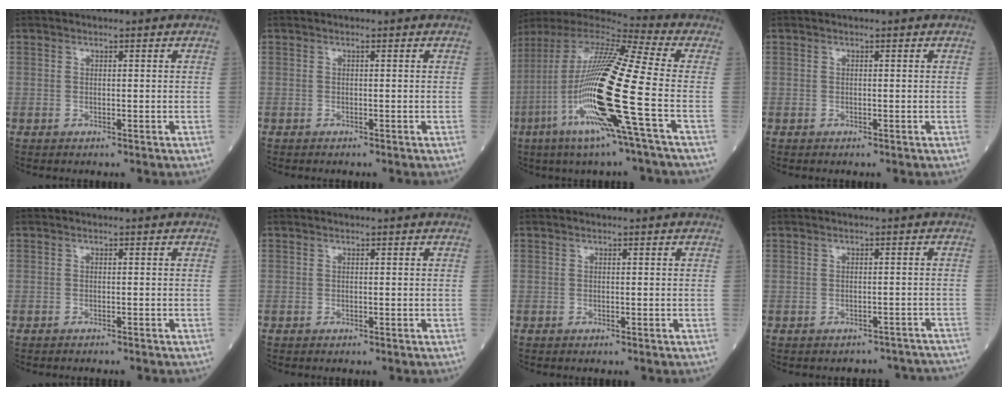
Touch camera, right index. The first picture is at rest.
{"total": 0.7, "force": [-0.1, 0.5, 0.6], "torque": [-0.020, 0.001, -0.003]}
{"total": 24.5, "force": [-6.2, 0.9, 23.7], "torque": [-0.505, -0.043, -0.135]}
{"total": 0.0}
{"total": 2.2, "force": [-1.8, 0.8, 0.9], "torque": [-0.021, -0.005, -0.021]}
{"total": 0.0}
{"total": 0.0}
{"total": 9.4, "force": [-8.2, 4.3, 1.9], "torque": [-0.025, 0.035, -0.085]}